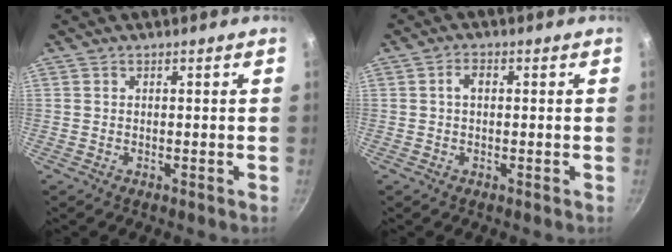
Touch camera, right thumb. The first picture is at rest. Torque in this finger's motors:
{"motor_torque": [0.19, 1.06, 0.35, -0.17, 0.00]}